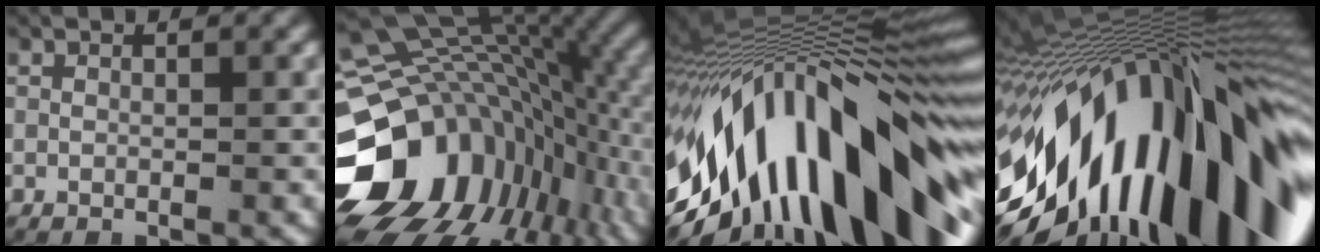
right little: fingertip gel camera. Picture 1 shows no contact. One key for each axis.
{"total": 21.1, "fx": -2.5, "fy": 15.7, "fz": 13.9, "tx": -0.214, "ty": -0.016, "tz": -0.045}
{"total": 23.0, "fx": -5.5, "fy": 13.4, "fz": 17.9, "tx": -0.288, "ty": 0.022, "tz": -0.082}
{"total": 27.7, "fx": -6.1, "fy": 15.5, "fz": 22.1, "tx": -0.323, "ty": 0.018, "tz": -0.092}